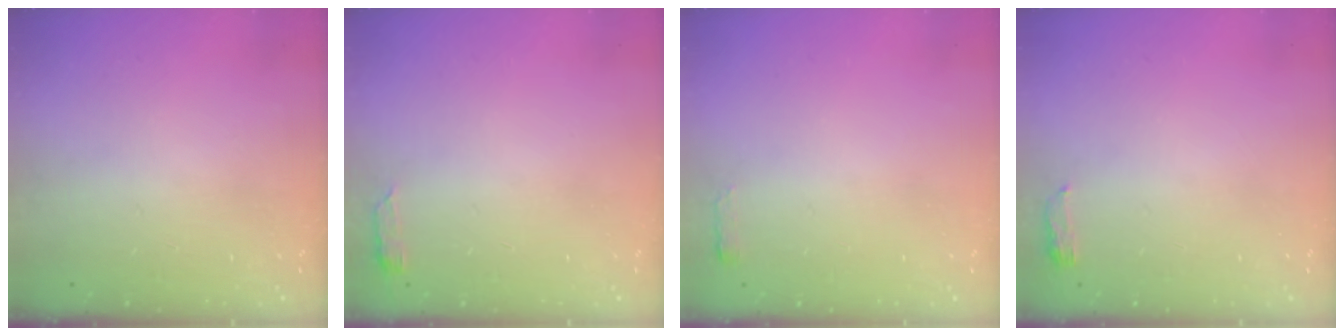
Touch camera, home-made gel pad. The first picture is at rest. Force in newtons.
{"total": 2.9, "press": 2.8, "slide": 0.6}
{"total": 2.4, "press": 2.4, "slide": 0.4}
{"total": 3.7, "press": 3.5, "slide": 1.3}